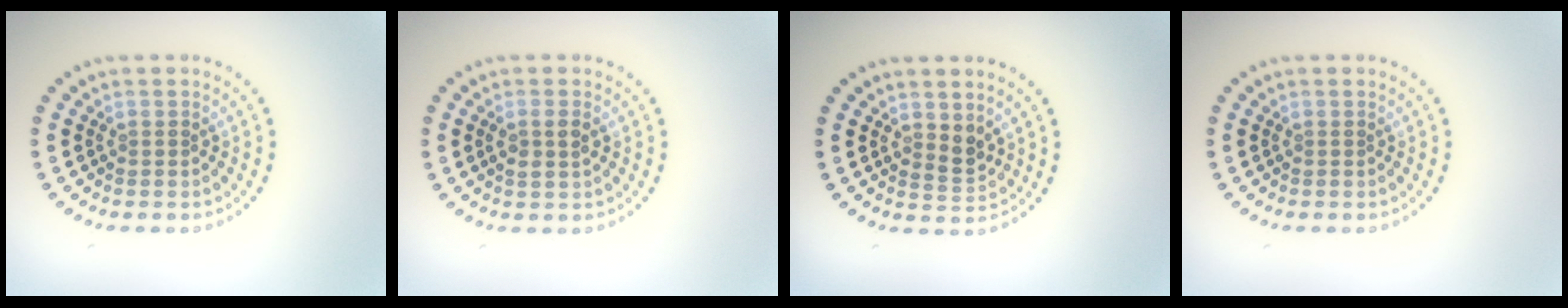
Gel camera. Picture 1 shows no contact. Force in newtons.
{"total": 1.6, "press": 1.6, "slide": 0.4}
{"total": 1.6, "press": 1.4, "slide": 0.8}
{"total": 0.0}